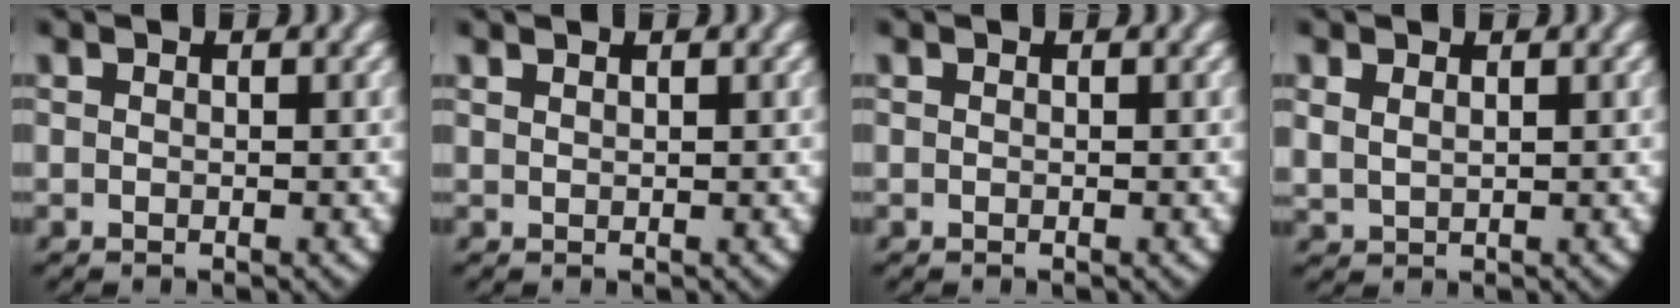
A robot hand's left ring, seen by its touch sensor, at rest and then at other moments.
{"total": 0.8, "force": [0.7, -0.3, 0.1], "torque": [-0.001, -0.001, 0.018]}
{"total": 0.0}
{"total": 1.8, "force": [1.1, 1.3, 0.7], "torque": [-0.027, -0.008, 0.032]}